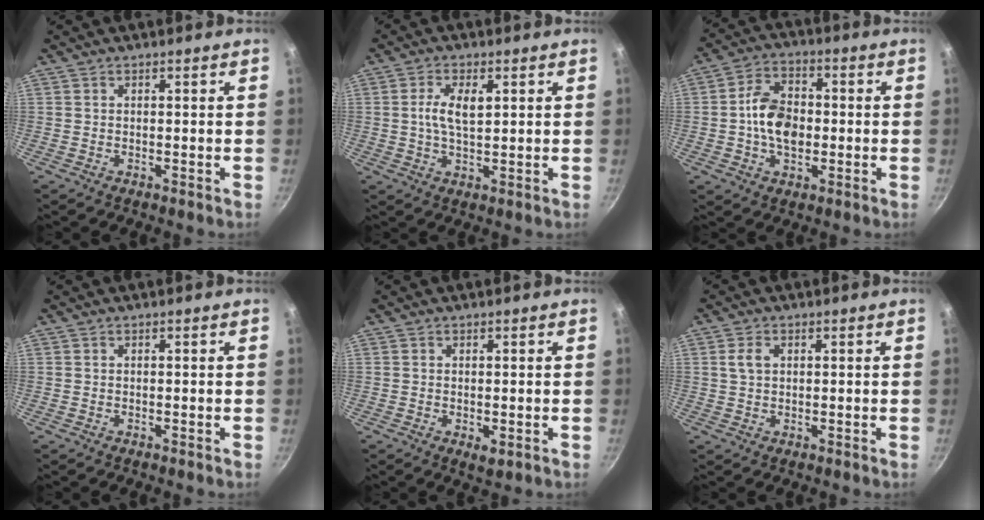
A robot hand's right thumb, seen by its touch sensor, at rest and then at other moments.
{"total": 5.6, "force": [1.2, 2.5, 4.8], "torque": [-0.096, -0.001, 0.021]}
{"total": 10.3, "force": [-0.7, 6.8, 7.8], "torque": [-0.120, 0.016, -0.021]}
{"total": 0.0}
{"total": 1.8, "force": [-0.4, 0.8, 1.6], "torque": [-0.026, -0.006, -0.001]}
{"total": 3.0, "force": [0.8, 2.0, 2.1], "torque": [-0.041, 0.005, 0.017]}